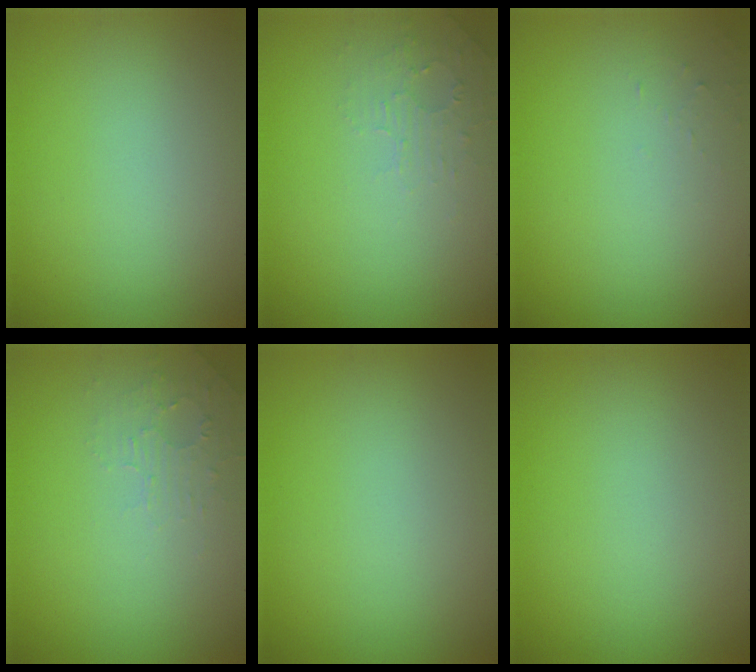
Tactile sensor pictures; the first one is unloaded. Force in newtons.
{"total": 1.6, "press": 1.6, "slide": 0.4}
{"total": 0.6, "press": 0.6, "slide": 0.1}
{"total": 1.6, "press": 1.6, "slide": 0.4}
{"total": 0.0}
{"total": 0.0}